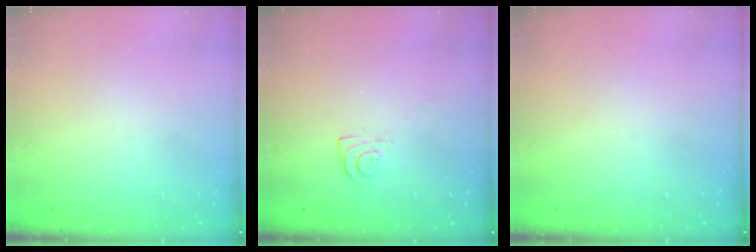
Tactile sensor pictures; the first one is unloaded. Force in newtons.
{"total": 6.8, "press": 6.7, "slide": 0.7}
{"total": 0.0}